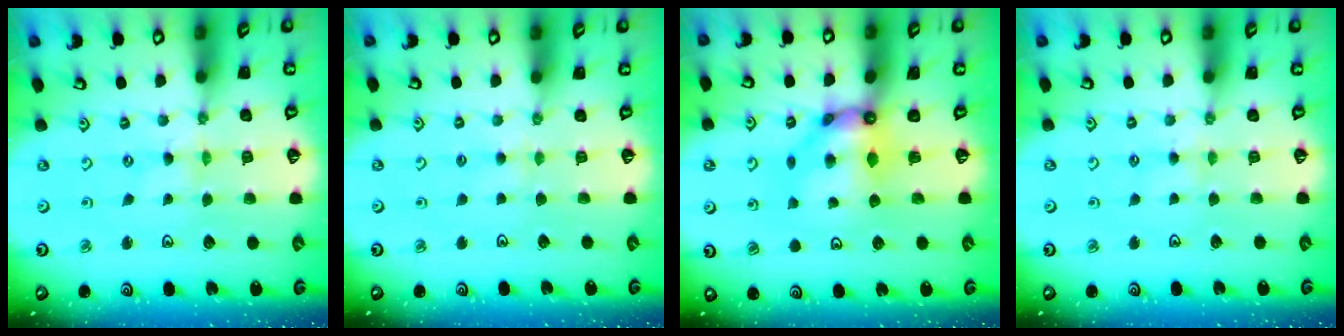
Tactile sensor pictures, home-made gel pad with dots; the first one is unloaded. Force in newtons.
{"total": 3.0, "press": 3.0, "slide": 0.4}
{"total": 8.5, "press": 8.4, "slide": 0.9}
{"total": 2.5, "press": 2.4, "slide": 0.5}